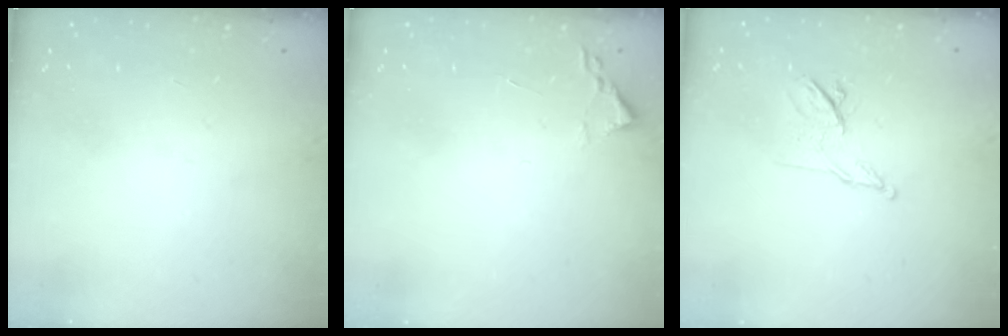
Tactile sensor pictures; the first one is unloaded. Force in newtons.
{"total": 1.8, "press": 1.7, "slide": 0.2}
{"total": 8.1, "press": 8.0, "slide": 1.3}